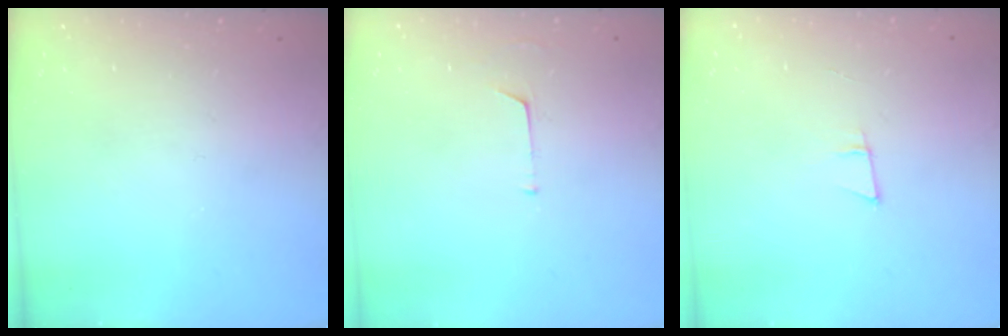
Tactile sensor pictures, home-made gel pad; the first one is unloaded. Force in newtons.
{"total": 3.8, "press": 3.8, "slide": 0.3}
{"total": 5.7, "press": 4.9, "slide": 2.8}